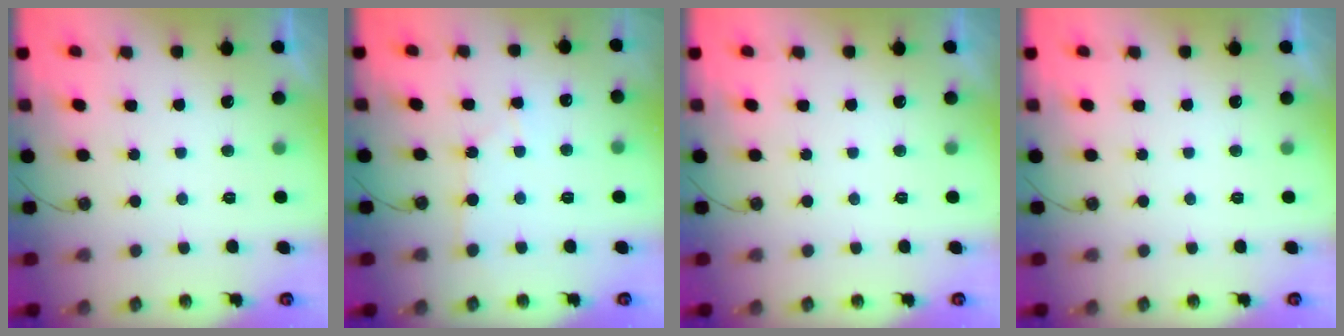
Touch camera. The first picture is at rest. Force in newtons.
{"total": 5.1, "press": 5.0, "slide": 0.6}
{"total": 0.0}
{"total": 0.0}